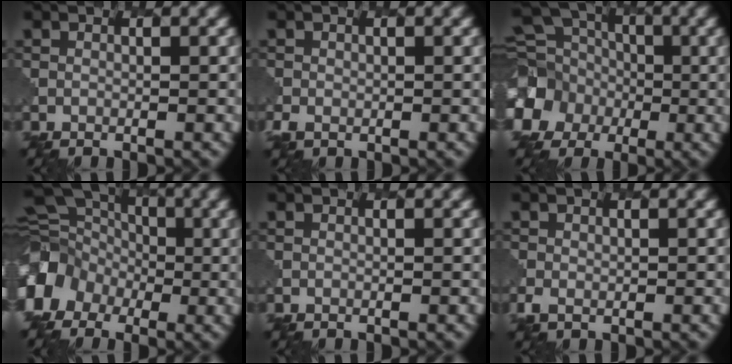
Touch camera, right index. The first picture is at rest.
{"total": 1.3, "force": [-0.4, 1.1, 0.6], "torque": [-0.016, -0.006, -0.008]}
{"total": 11.0, "force": [-2.3, 9.7, 4.7], "torque": [-0.127, -0.015, -0.064]}
{"total": 8.4, "force": [-2.5, 7.0, 3.9], "torque": [-0.065, -0.008, -0.057]}
{"total": 0.0}
{"total": 1.4, "force": [-0.3, 1.1, 0.8], "torque": [-0.020, -0.005, -0.005]}